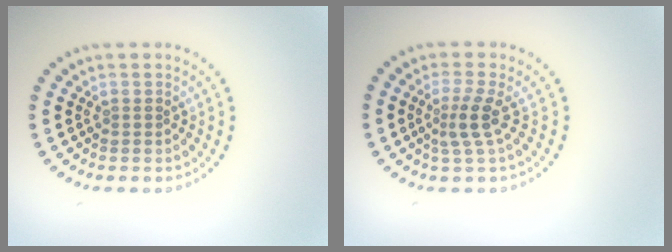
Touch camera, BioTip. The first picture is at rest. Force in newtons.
{"total": 2.5, "press": 1.7, "slide": 1.8}